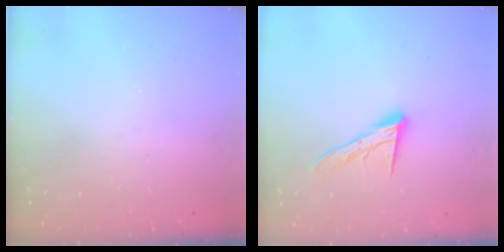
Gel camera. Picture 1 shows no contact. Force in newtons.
{"total": 12.0, "press": 12.0, "slide": 1.0}